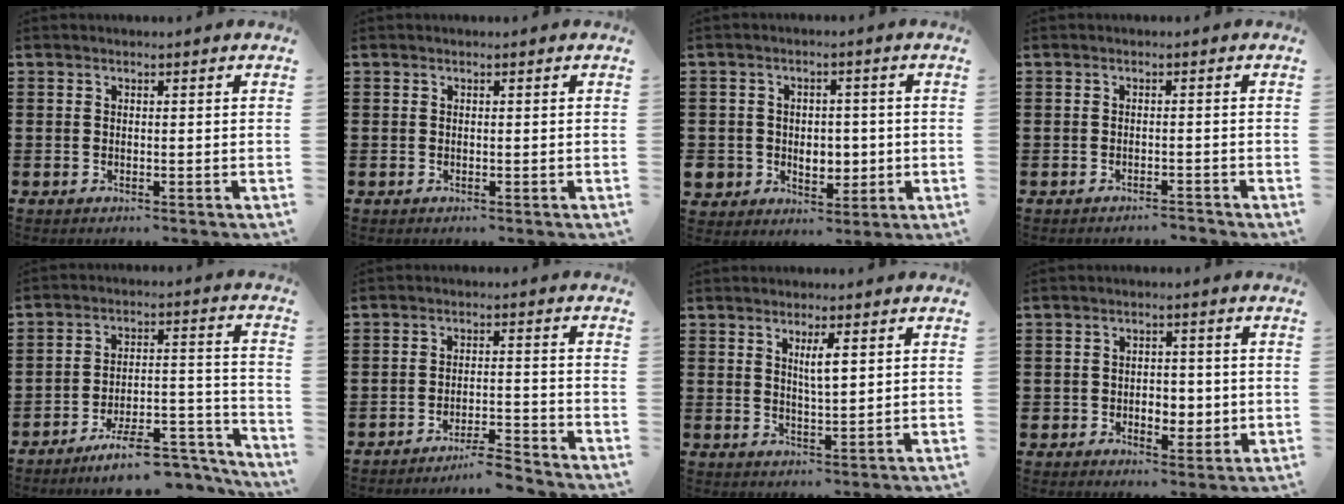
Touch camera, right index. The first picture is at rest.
{"total": 0.0}
{"total": 4.8, "force": [-0.4, 4.5, 1.5], "torque": [-0.047, 0.014, -0.008]}
{"total": 1.3, "force": [-1.3, 0.0, 0.2], "torque": [-0.007, 0.002, -0.027]}
{"total": 10.0, "force": [-8.3, 2.2, 5.1], "torque": [-0.063, 0.034, -0.149]}
{"total": 4.5, "force": [-4.2, -0.2, 1.5], "torque": [-0.027, -0.004, -0.084]}
{"total": 3.4, "force": [1.3, 0.7, 3.1], "torque": [-0.055, 0.002, 0.018]}
{"total": 4.1, "force": [-0.6, 3.3, 2.3], "torque": [-0.046, 0.006, -0.018]}